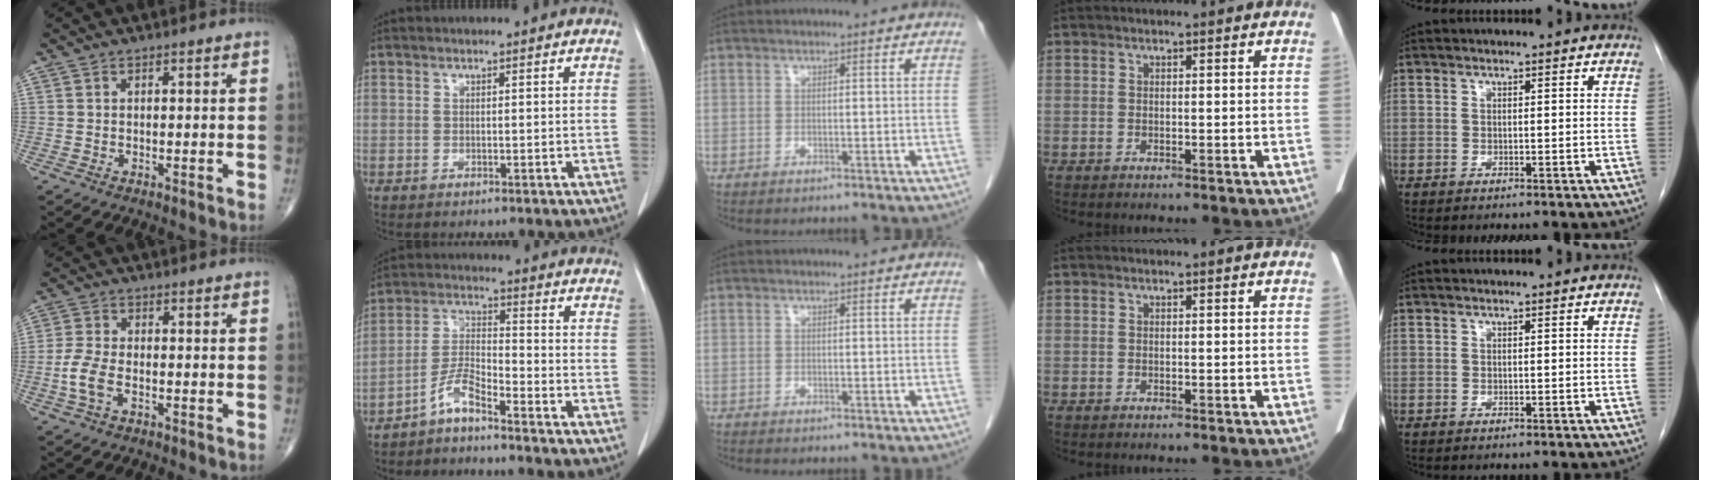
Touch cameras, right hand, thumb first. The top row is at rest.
{"thumb": {"total": 5.2, "force": [-1.8, 2.7, 4.1], "torque": [-0.098, 0.013, -0.037]}, "index": {"total": 4.8, "force": [-3.9, 0.2, 2.8], "torque": [-0.060, -0.006, -0.085]}}